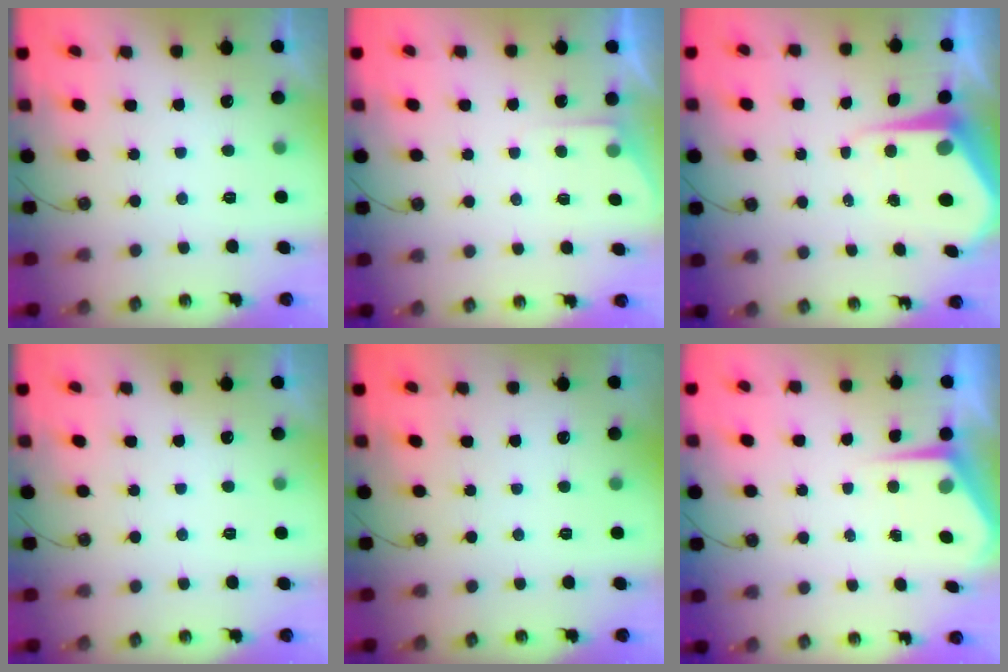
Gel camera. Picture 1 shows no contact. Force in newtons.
{"total": 3.7, "press": 3.6, "slide": 0.5}
{"total": 8.2, "press": 8.1, "slide": 0.6}
{"total": 0.0}
{"total": 0.0}
{"total": 5.2, "press": 5.2, "slide": 0.1}